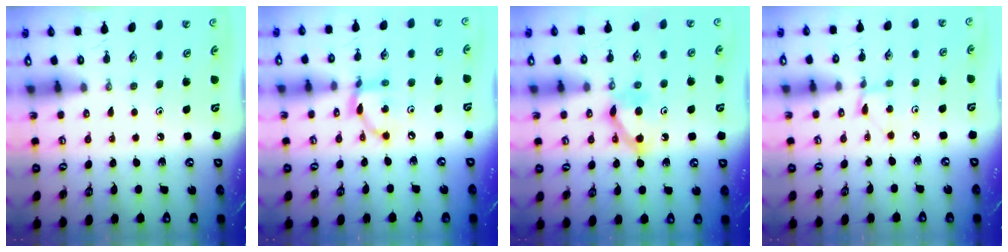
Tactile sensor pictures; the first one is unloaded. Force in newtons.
{"total": 8.5, "press": 8.5, "slide": 0.4}
{"total": 8.6, "press": 8.6, "slide": 0.4}
{"total": 2.2, "press": 2.2, "slide": 0.3}